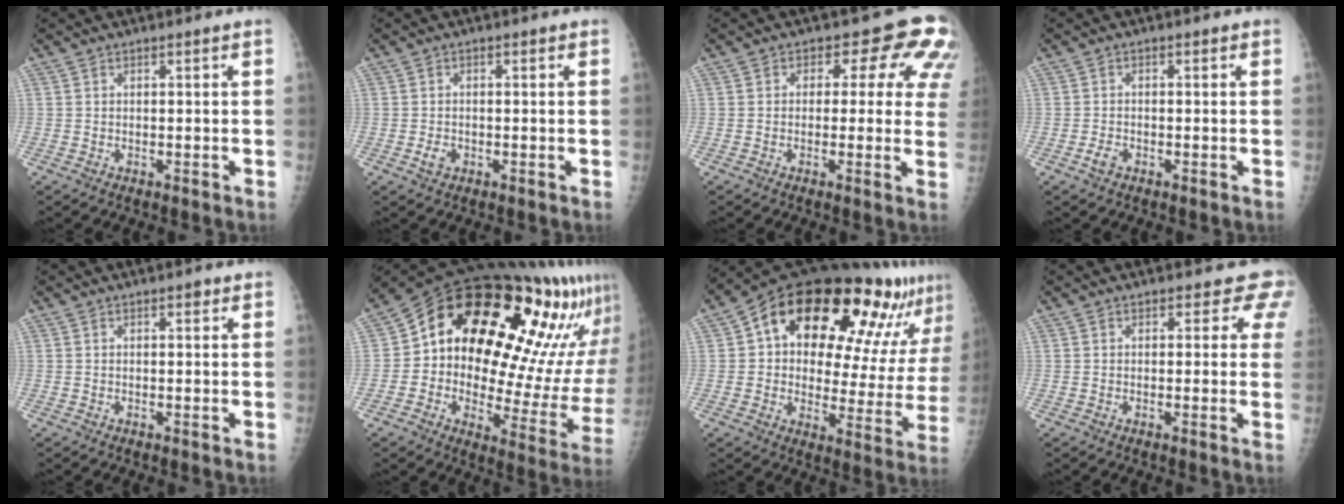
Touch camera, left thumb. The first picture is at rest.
{"total": 2.1, "force": [-0.7, 1.6, 1.2], "torque": [-0.013, 0.002, -0.012]}
{"total": 10.9, "force": [3.9, 6.5, 7.8], "torque": [-0.033, -0.004, 0.026]}
{"total": 1.9, "force": [-1.0, 1.2, 1.0], "torque": [-0.016, 0.002, -0.020]}
{"total": 1.0, "force": [0.6, 0.4, 0.7], "torque": [-0.008, -0.001, 0.007]}
{"total": 29.3, "force": [12.5, 13.4, 22.9], "torque": [-0.281, 0.019, 0.182]}
{"total": 27.1, "force": [15.2, 12.1, 18.8], "torque": [-0.230, -0.009, 0.216]}
{"total": 4.0, "force": [3.2, 2.3, 1.0], "torque": [0.025, -0.012, 0.017]}